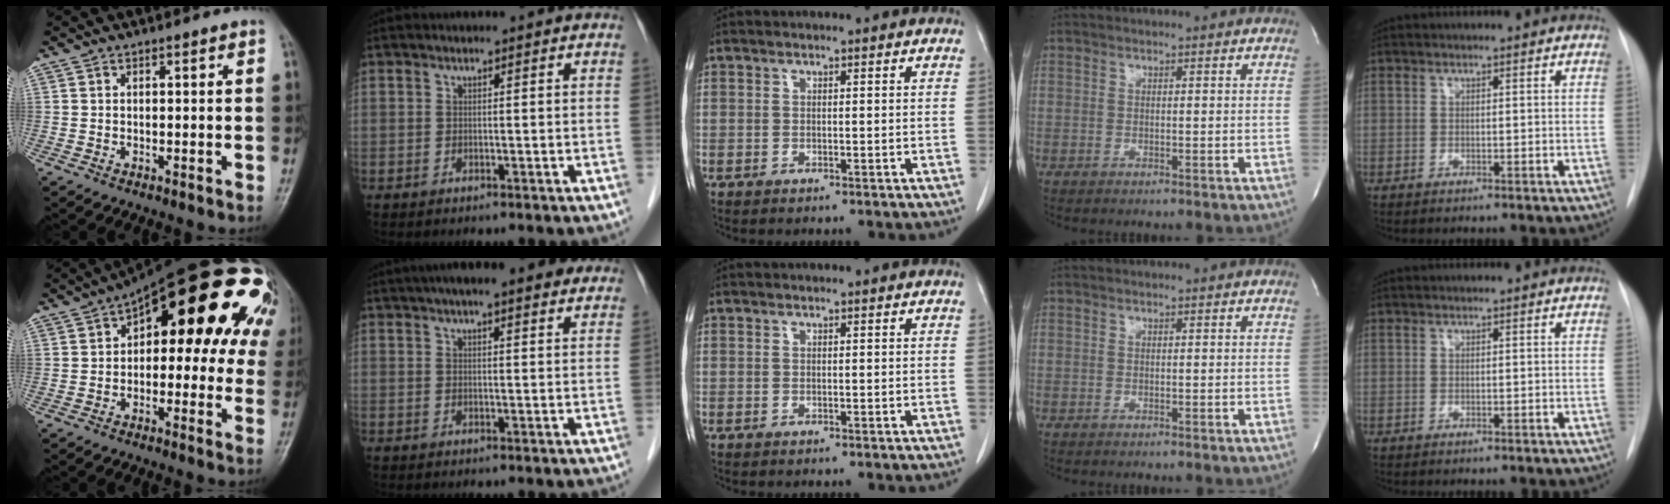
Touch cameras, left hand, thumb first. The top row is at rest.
{"thumb": {"total": 22.8, "force": [6.0, 11.2, 19.0], "torque": [-0.215, 0.038, 0.069]}, "index": {"total": 11.5, "force": [8.9, 2.3, 7.0], "torque": [-0.100, 0.036, 0.119]}}